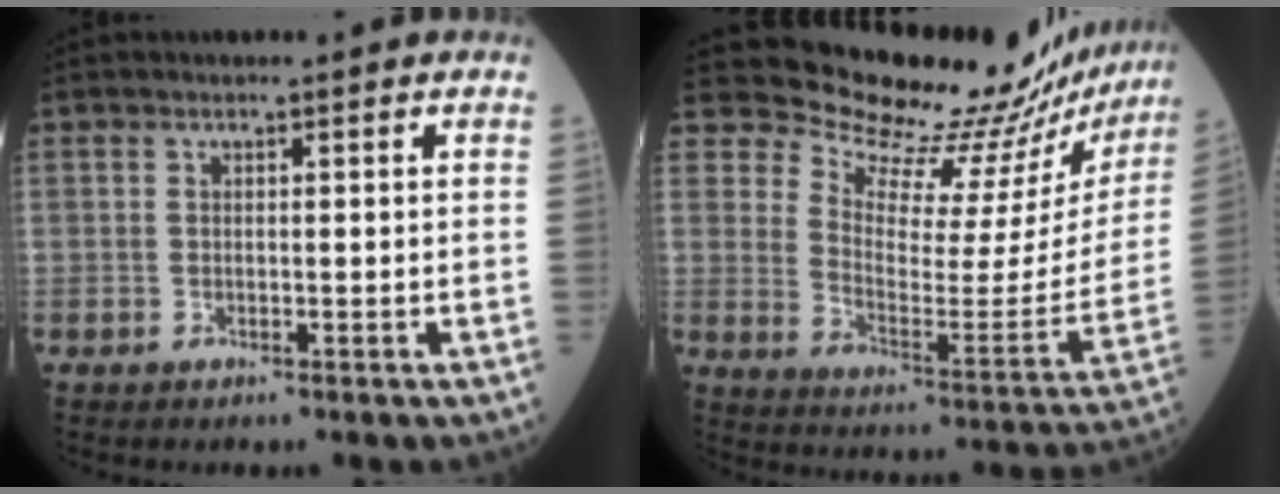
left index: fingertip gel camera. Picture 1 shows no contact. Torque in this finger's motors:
{"motor_torque": [0.99, -1.15, 0.12, -0.03]}